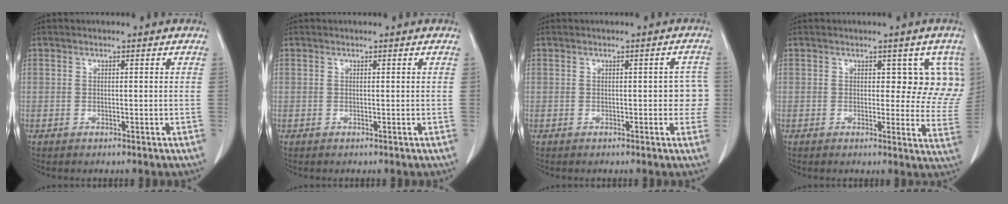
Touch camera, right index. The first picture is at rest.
{"total": 0.0}
{"total": 4.0, "force": [-0.3, 1.8, 3.6], "torque": [-0.019, 0.016, -0.008]}
{"total": 7.3, "force": [2.7, 4.3, 5.2], "torque": [-0.023, 0.000, 0.024]}